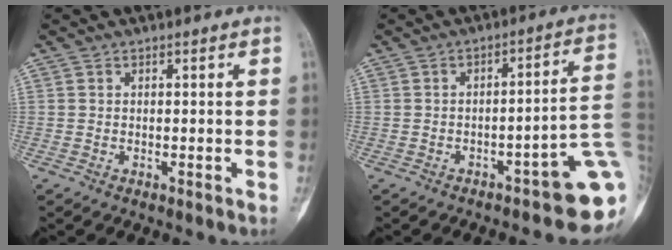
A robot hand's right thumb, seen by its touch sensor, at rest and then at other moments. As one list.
[{"total": 13.3, "force": [-5.4, 3.6, 11.6], "torque": [-0.088, 0.055, -0.063]}]